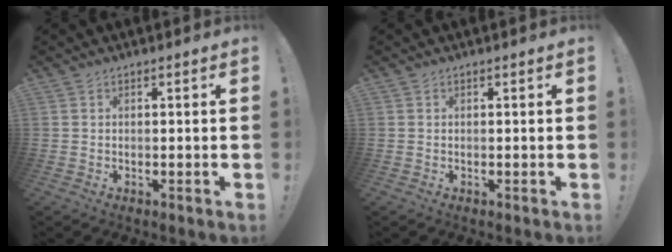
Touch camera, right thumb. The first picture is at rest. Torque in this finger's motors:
{"motor_torque": [-0.05, -0.10, 0.14, -0.08, -0.04]}